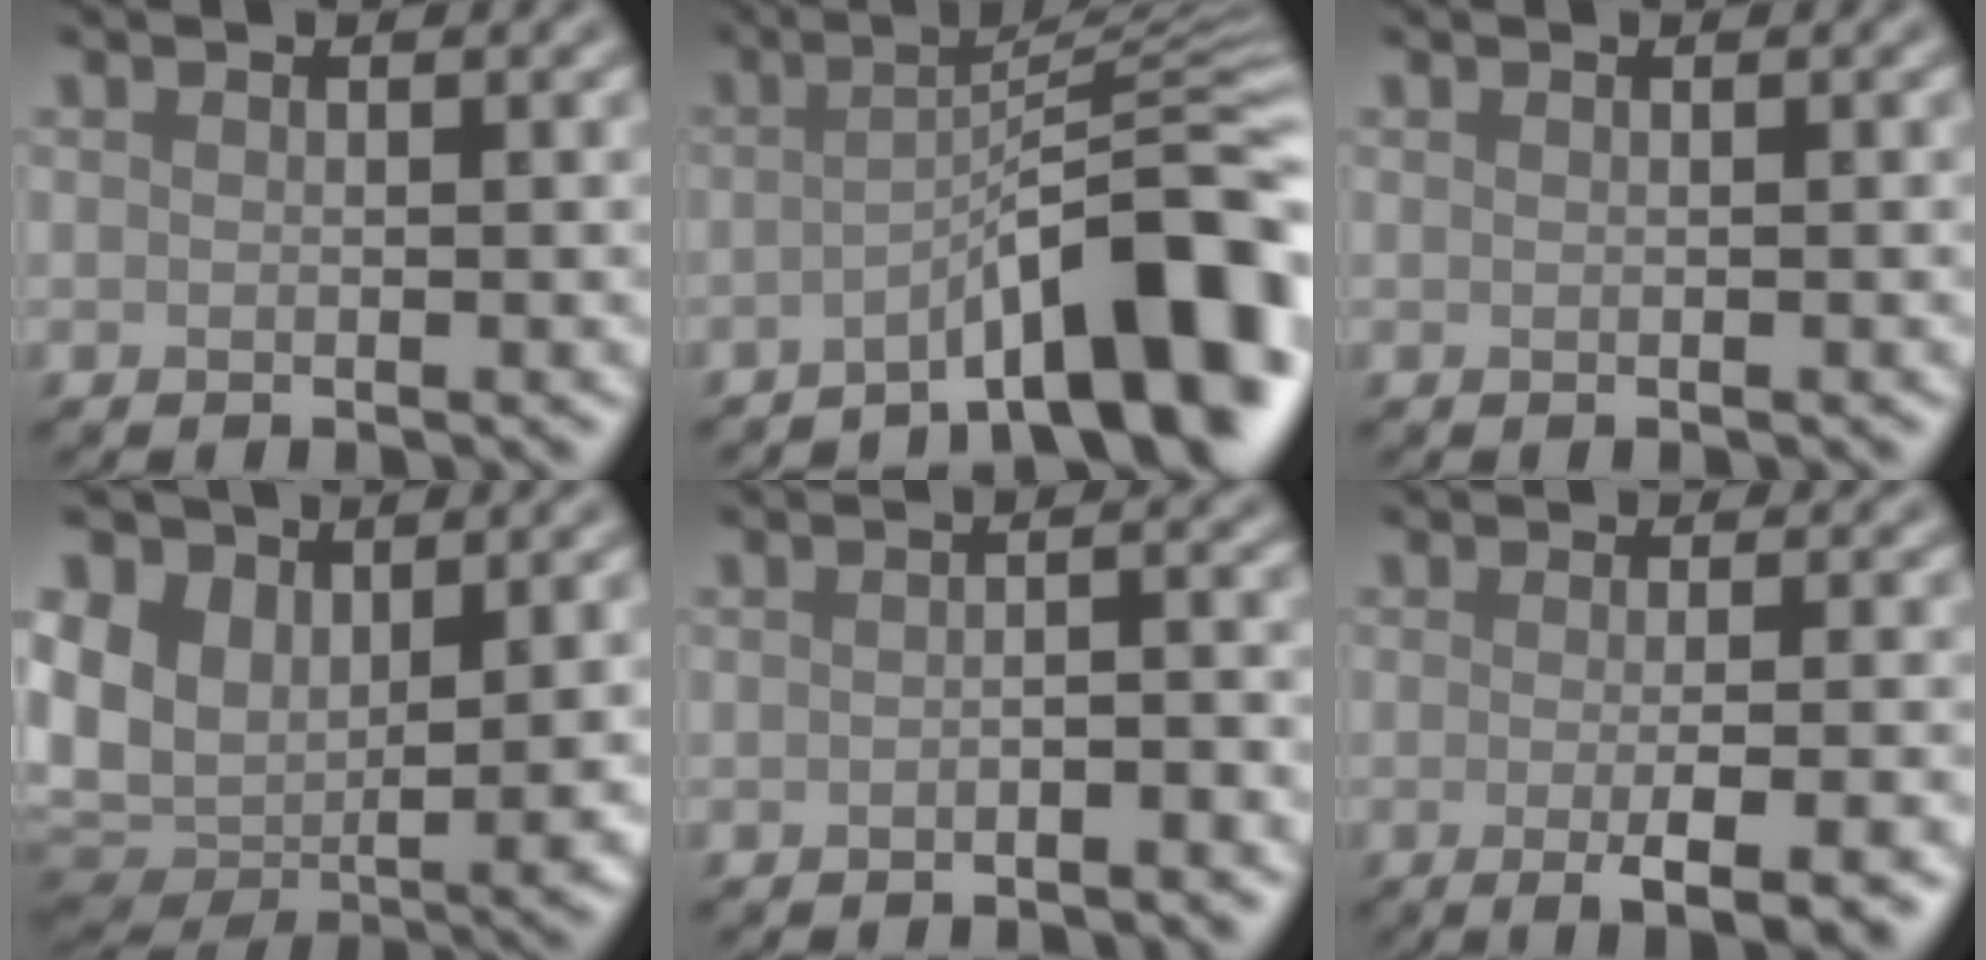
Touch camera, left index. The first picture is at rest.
{"total": 11.0, "force": [-5.3, 2.1, 9.4], "torque": [-0.108, 0.023, -0.090]}
{"total": 0.0}
{"total": 9.2, "force": [2.2, 6.2, 6.4], "torque": [-0.166, -0.013, 0.044]}
{"total": 2.0, "force": [-1.1, 0.5, 1.7], "torque": [-0.018, 0.006, -0.018]}
{"total": 5.2, "force": [-1.5, 1.4, 4.7], "torque": [-0.055, -0.008, -0.018]}